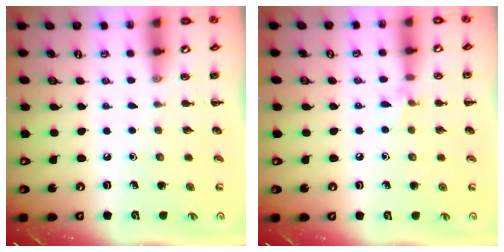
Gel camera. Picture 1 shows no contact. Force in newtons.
{"total": 5.6, "press": 5.2, "slide": 1.8}